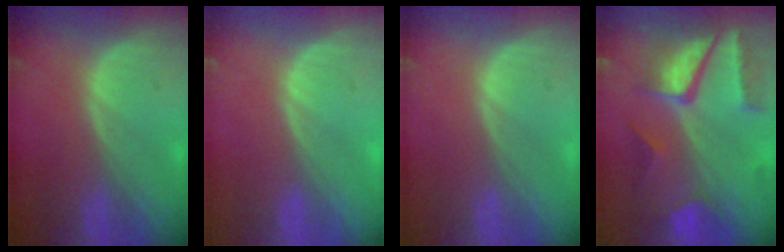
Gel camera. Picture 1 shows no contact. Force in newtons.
{"total": 0.0}
{"total": 0.0}
{"total": 10.3, "press": 8.6, "slide": 5.6}